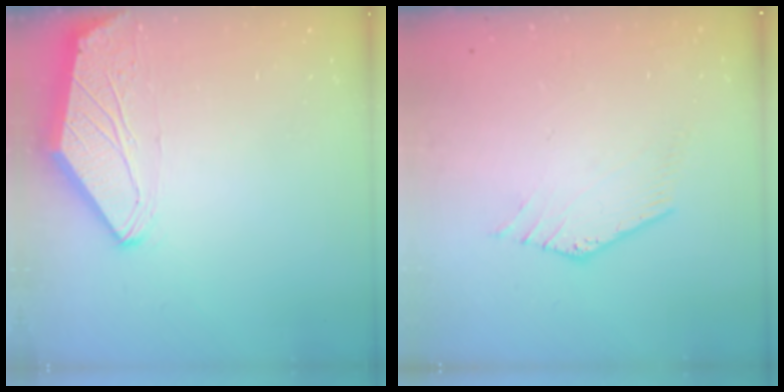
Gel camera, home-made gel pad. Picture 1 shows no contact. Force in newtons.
{"total": 1.3, "press": 1.3, "slide": 0.1}